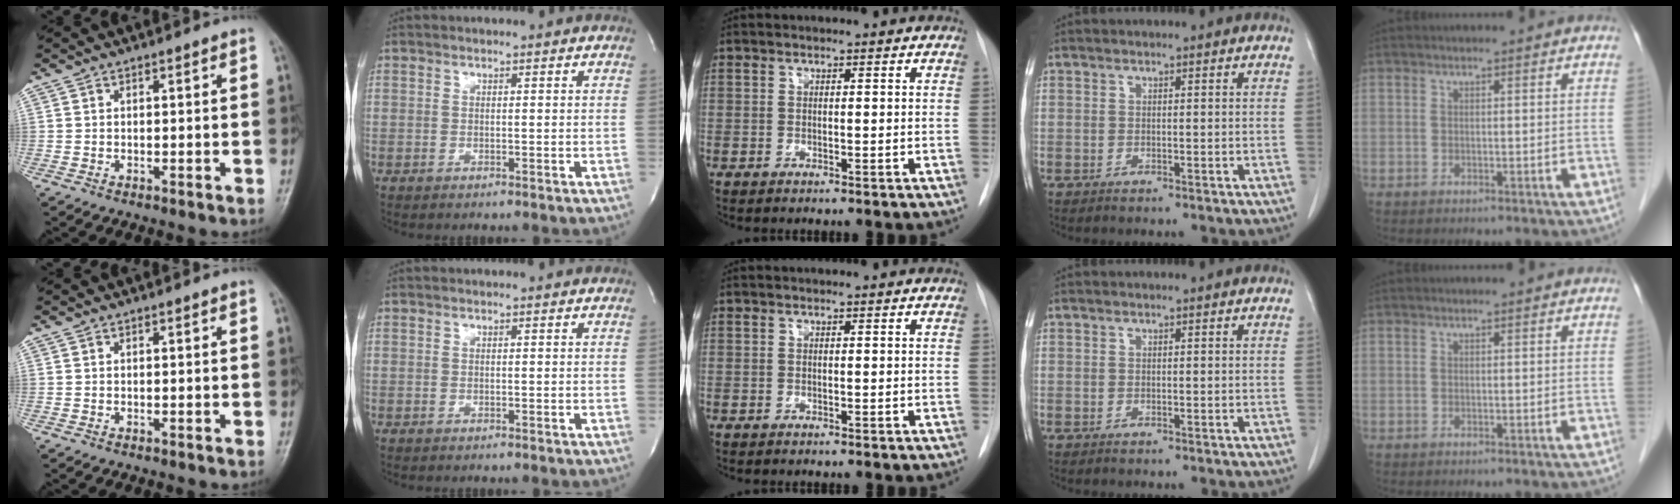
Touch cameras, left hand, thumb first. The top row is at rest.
{}